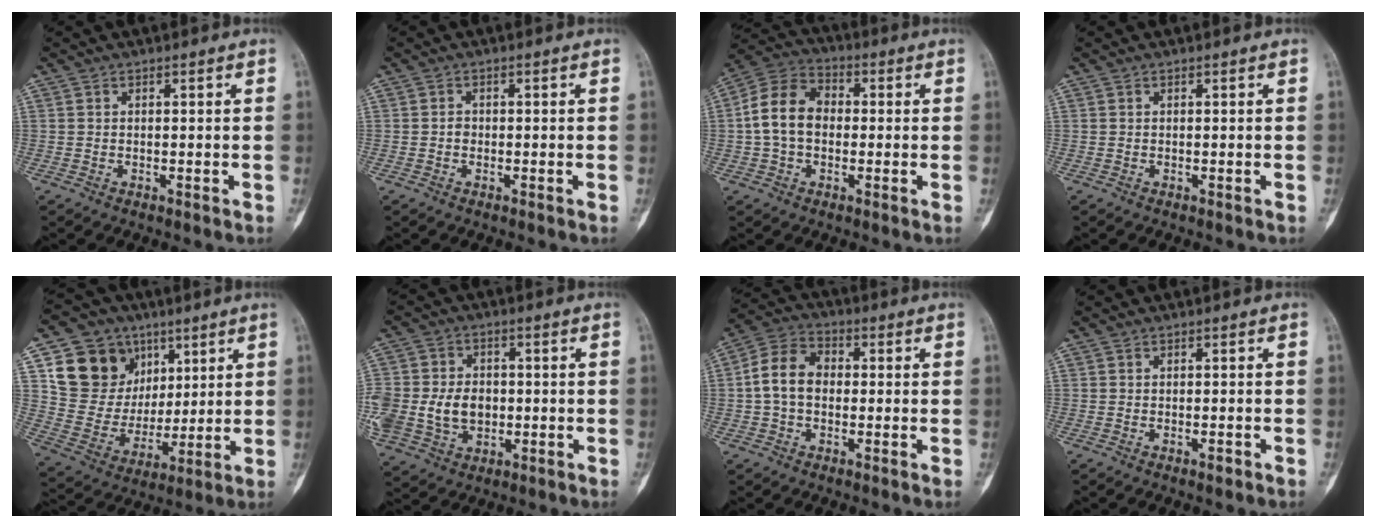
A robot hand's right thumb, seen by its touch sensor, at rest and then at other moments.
{"total": 1.1, "force": [-0.2, 0.9, 0.6], "torque": [-0.004, 0.004, -0.005]}
{"total": 10.8, "force": [-0.1, 7.9, 7.4], "torque": [-0.128, 0.032, -0.014]}
{"total": 0.0}
{"total": 17.5, "force": [7.5, 14.2, 6.9], "torque": [-0.085, -0.012, 0.151]}
{"total": 19.0, "force": [-1.6, 15.0, 11.6], "torque": [-0.277, 0.016, -0.009]}
{"total": 8.7, "force": [-0.1, 6.4, 6.0], "torque": [-0.100, 0.028, -0.014]}
{"total": 1.0, "force": [-0.6, 0.3, 0.7], "torque": [-0.012, 0.003, -0.009]}